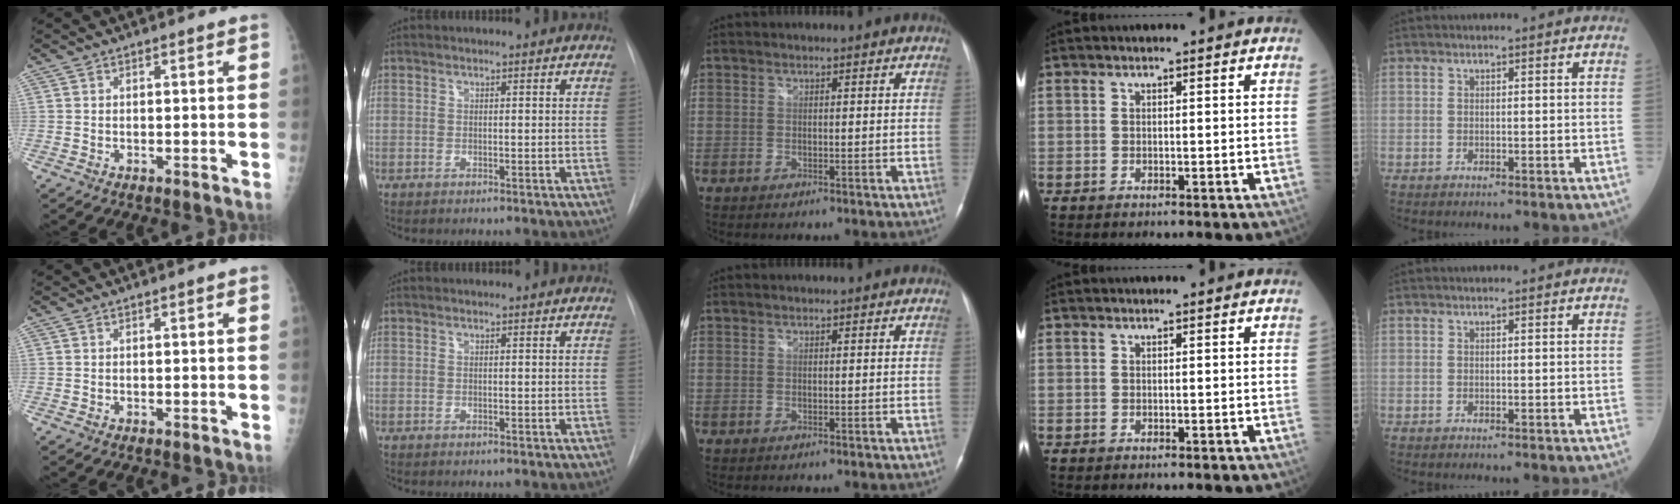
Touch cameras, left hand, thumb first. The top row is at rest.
{}